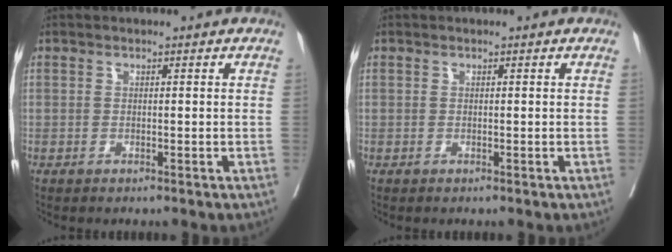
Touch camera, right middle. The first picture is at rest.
{"total": 0.0}